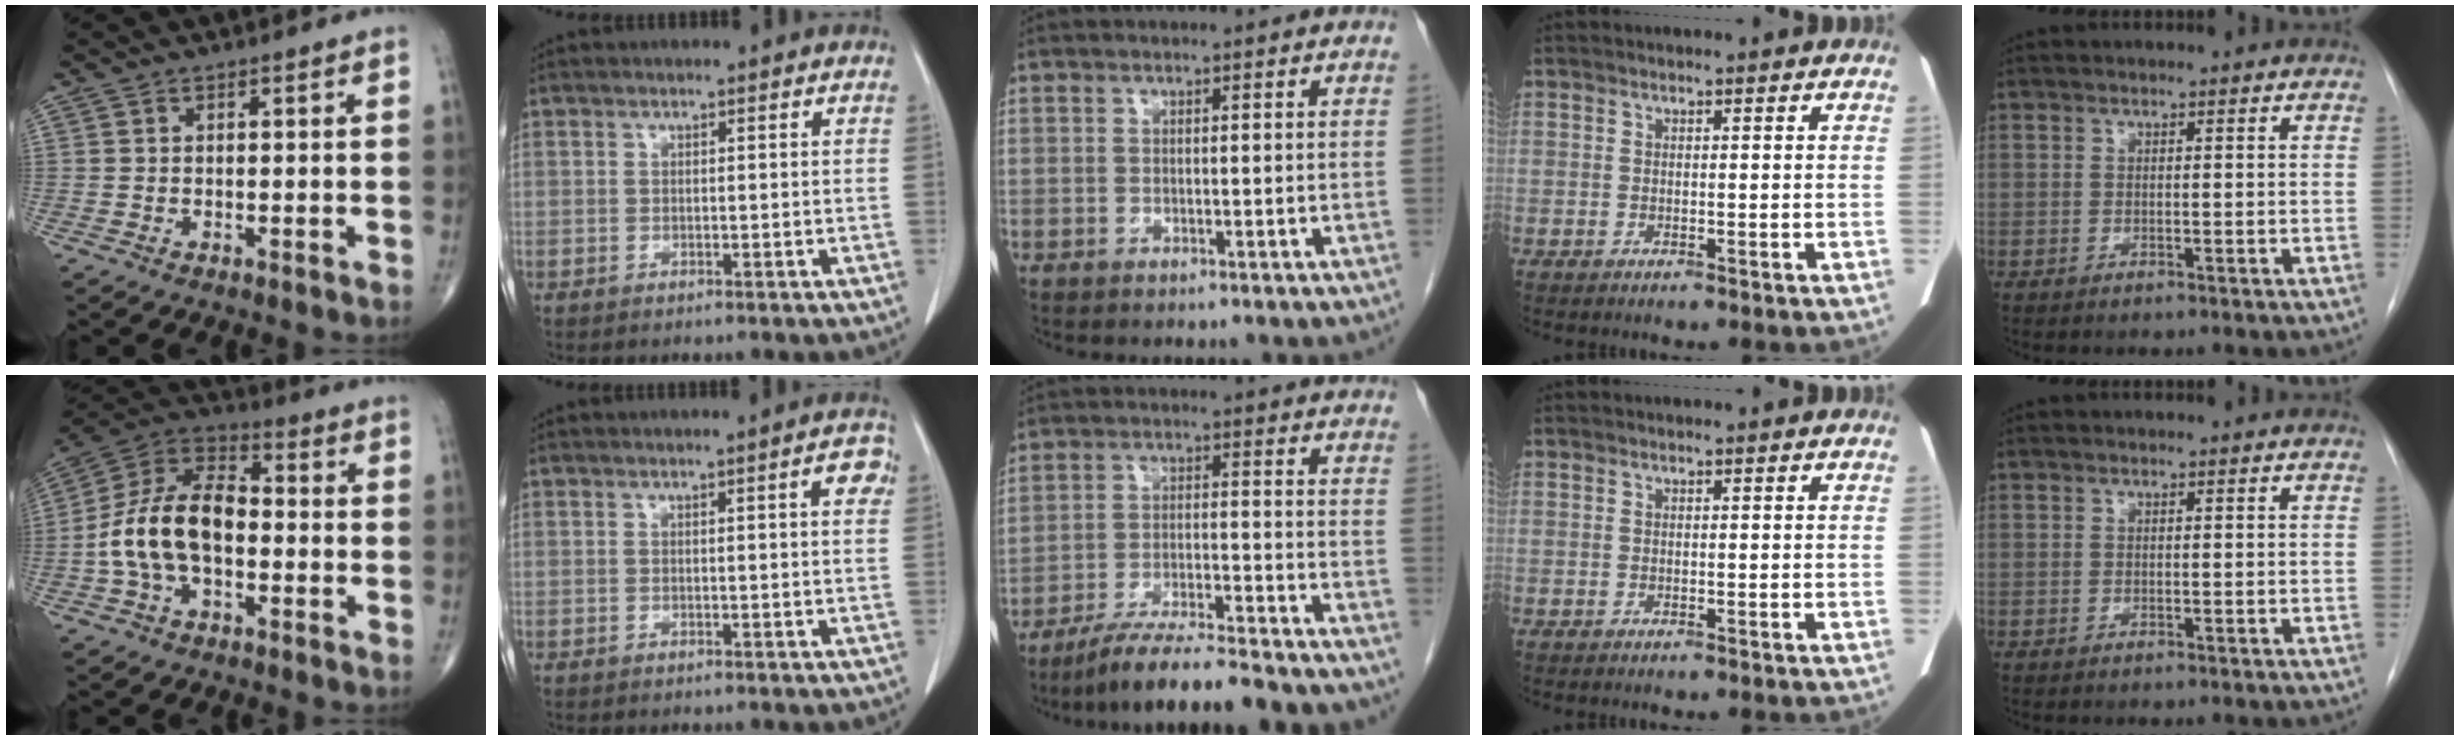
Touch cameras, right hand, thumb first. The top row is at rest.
{"thumb": {"total": 15.1, "force": [-2.4, 9.0, 11.9], "torque": [-0.221, 0.043, -0.051]}, "index": {"total": 2.9, "force": [1.0, 0.3, 2.7], "torque": [-0.025, 0.005, 0.009]}, "middle": {"total": 13.7, "force": [-11.8, 0.7, 6.8], "torque": [-0.102, -0.012, -0.187]}}